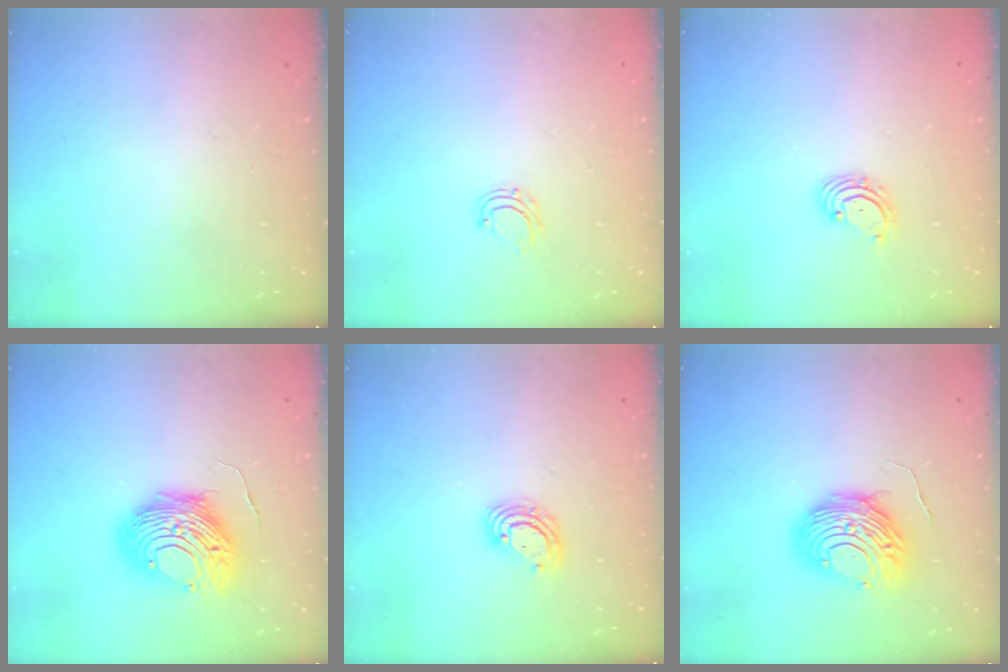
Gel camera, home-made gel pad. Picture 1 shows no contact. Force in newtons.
{"total": 4.9, "press": 4.8, "slide": 0.4}
{"total": 2.6, "press": 2.5, "slide": 0.6}
{"total": 13.5, "press": 13.4, "slide": 1.4}
{"total": 6.4, "press": 6.3, "slide": 1.2}
{"total": 11.6, "press": 11.5, "slide": 1.2}